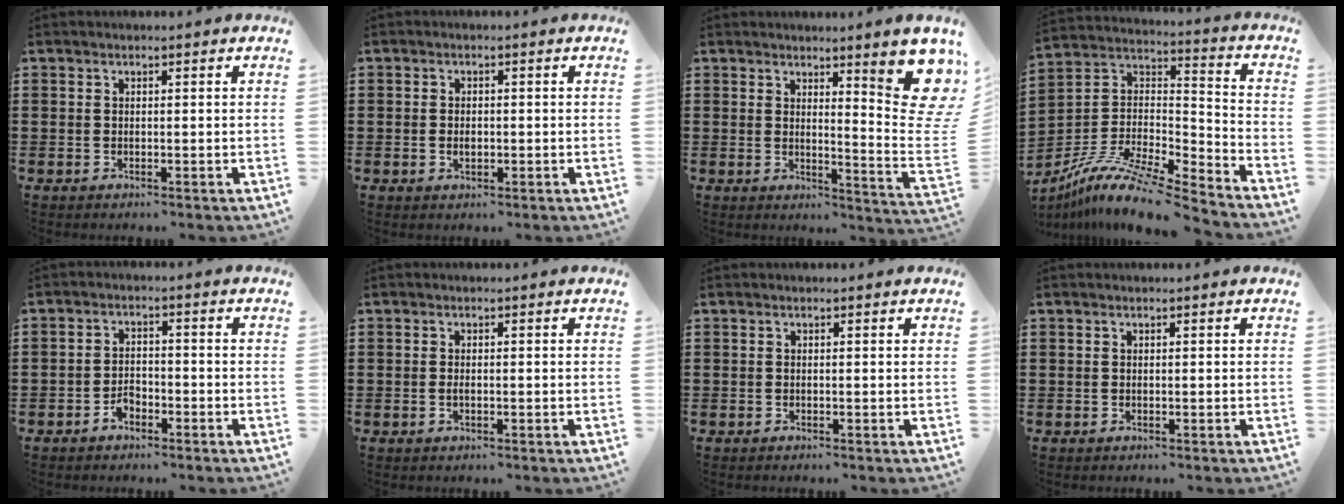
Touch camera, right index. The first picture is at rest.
{"total": 1.4, "force": [-0.2, 0.8, 1.1], "torque": [-0.022, 0.001, -0.004]}
{"total": 11.0, "force": [6.5, 2.4, 8.6], "torque": [-0.117, -0.063, 0.109]}
{"total": 10.7, "force": [-8.7, 1.9, 5.9], "torque": [-0.121, 0.010, -0.176]}
{"total": 2.7, "force": [-2.0, 1.4, 1.1], "torque": [-0.024, 0.007, -0.041]}
{"total": 0.8, "force": [-0.2, 0.2, 0.8], "torque": [-0.017, -0.008, -0.002]}
{"total": 0.0}
{"total": 0.0}